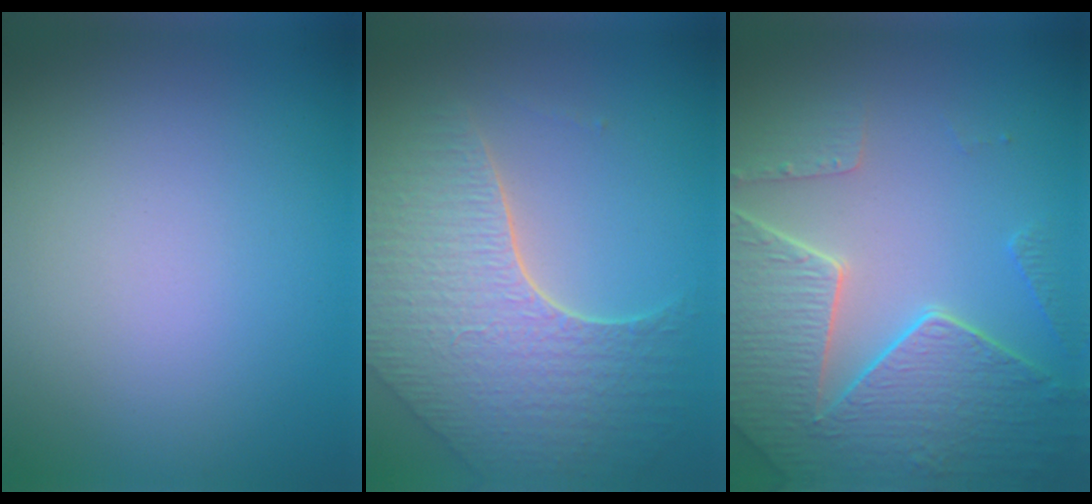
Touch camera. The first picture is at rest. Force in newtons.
{"total": 7.6, "press": 5.5, "slide": 5.2}
{"total": 8.2, "press": 6.1, "slide": 5.6}